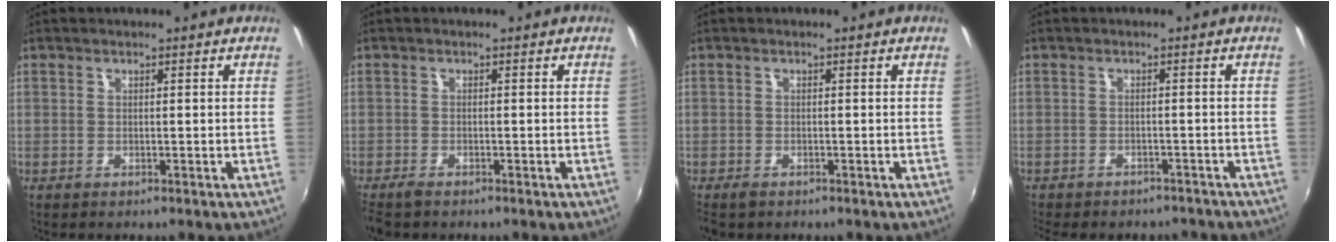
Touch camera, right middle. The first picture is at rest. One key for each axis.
{"total": 2.6, "fx": -2.2, "fy": 0.8, "fz": 1.2, "tx": -0.031, "ty": -0.012, "tz": -0.043}
{"total": 1.7, "fx": -1.4, "fy": 0.8, "fz": 0.7, "tx": -0.018, "ty": -0.007, "tz": -0.025}
{"total": 9.2, "fx": -8.0, "fy": 3.2, "fz": 3.0, "tx": -0.074, "ty": -0.014, "tz": -0.106}